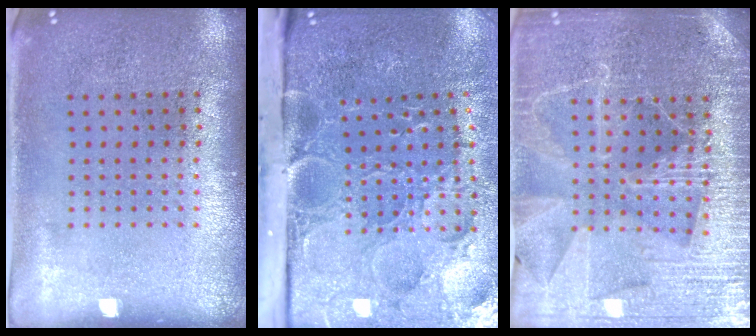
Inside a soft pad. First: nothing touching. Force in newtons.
{"total": 5.5, "press": 4.2, "slide": 3.5}
{"total": 4.2, "press": 3.9, "slide": 1.3}